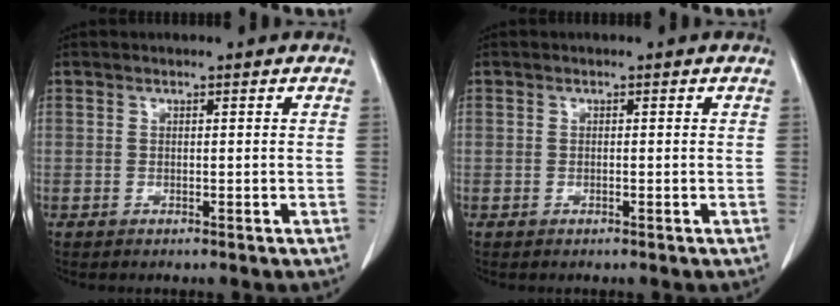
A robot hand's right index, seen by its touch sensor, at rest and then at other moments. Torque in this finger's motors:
{"motor_torque": [0.02, -0.02, 0.01, 0.00]}